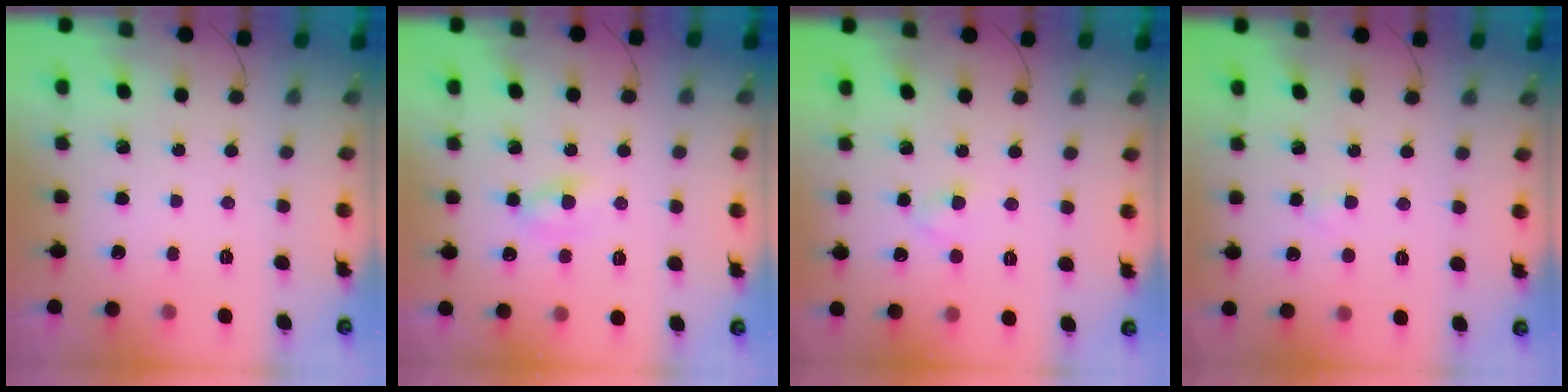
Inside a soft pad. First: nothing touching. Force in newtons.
{"total": 3.4, "press": 3.2, "slide": 1.0}
{"total": 2.4, "press": 2.2, "slide": 1.0}
{"total": 1.3, "press": 1.1, "slide": 0.7}